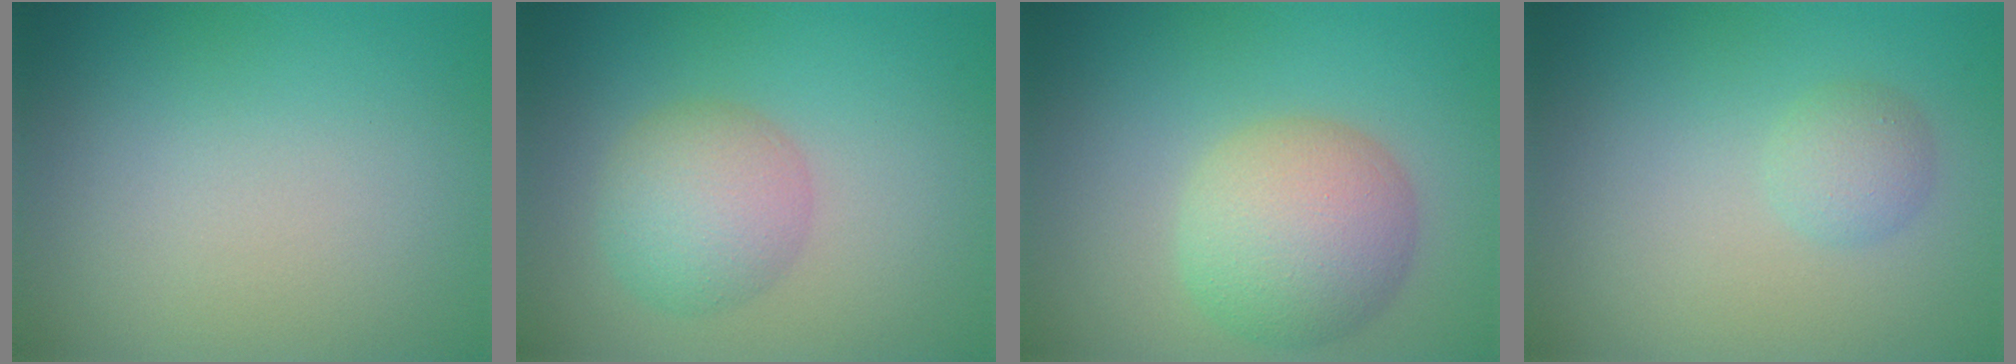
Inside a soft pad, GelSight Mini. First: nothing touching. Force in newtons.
{"total": 4.3, "press": 4.3, "slide": 0.1}
{"total": 6.1, "press": 6.1, "slide": 0.1}
{"total": 1.7, "press": 1.7, "slide": 0.1}